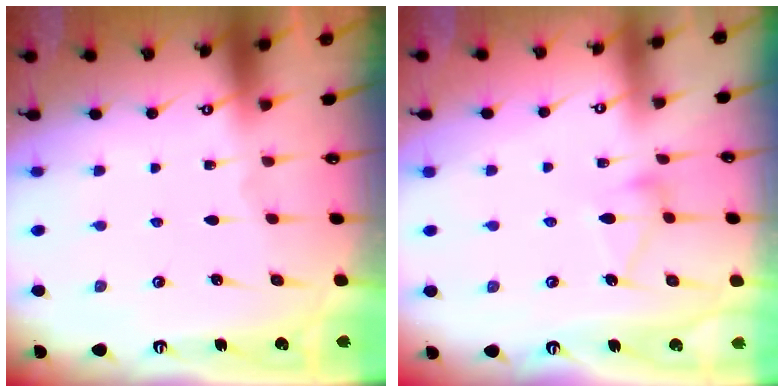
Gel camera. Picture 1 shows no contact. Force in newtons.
{"total": 7.5, "press": 7.4, "slide": 0.4}